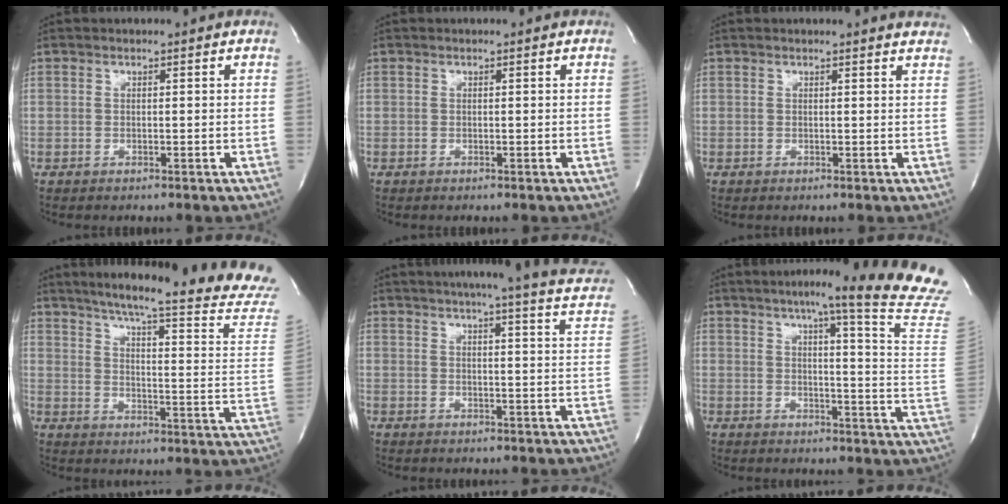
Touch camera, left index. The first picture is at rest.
{"total": 0.0}
{"total": 4.4, "force": [4.4, 0.2, 0.8], "torque": [-0.010, -0.008, 0.025]}
{"total": 25.5, "force": [22.0, -0.3, 12.9], "torque": [-0.196, -0.080, 0.274]}
{"total": 21.6, "force": [19.4, 0.6, 9.6], "torque": [-0.137, -0.050, 0.217]}
{"total": 21.8, "force": [17.6, -1.7, 12.8], "torque": [-0.172, -0.071, 0.207]}